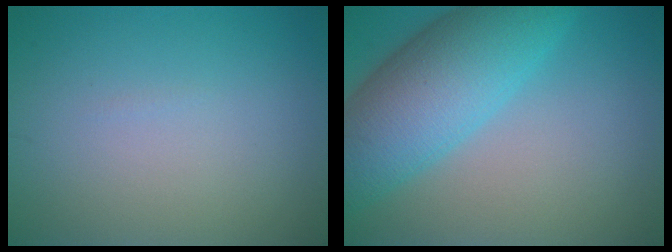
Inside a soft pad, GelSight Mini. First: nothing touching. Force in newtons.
{"total": 9.2, "press": 9.2, "slide": 0.3}